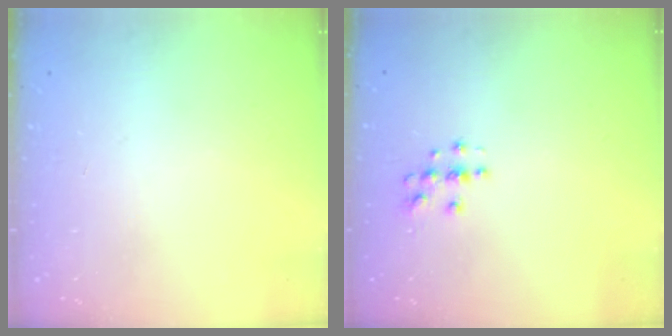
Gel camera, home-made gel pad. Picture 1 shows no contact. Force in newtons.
{"total": 4.5, "press": 4.5, "slide": 0.5}